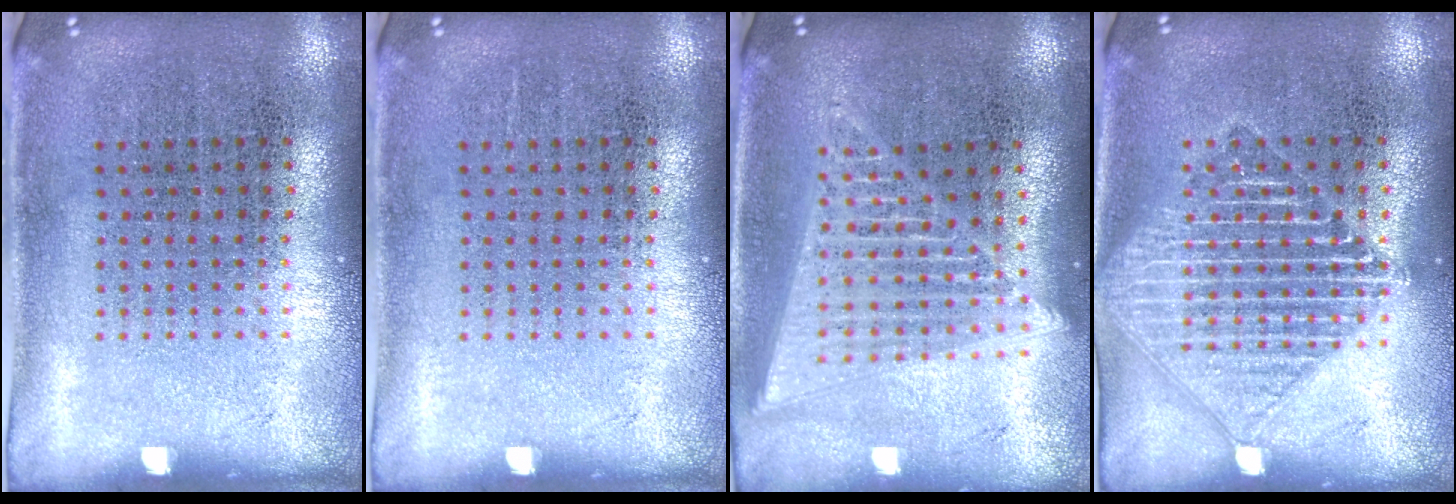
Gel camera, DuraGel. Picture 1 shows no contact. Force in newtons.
{"total": 0.0}
{"total": 1.8, "press": 1.6, "slide": 0.8}
{"total": 2.1, "press": 2.1, "slide": 0.3}